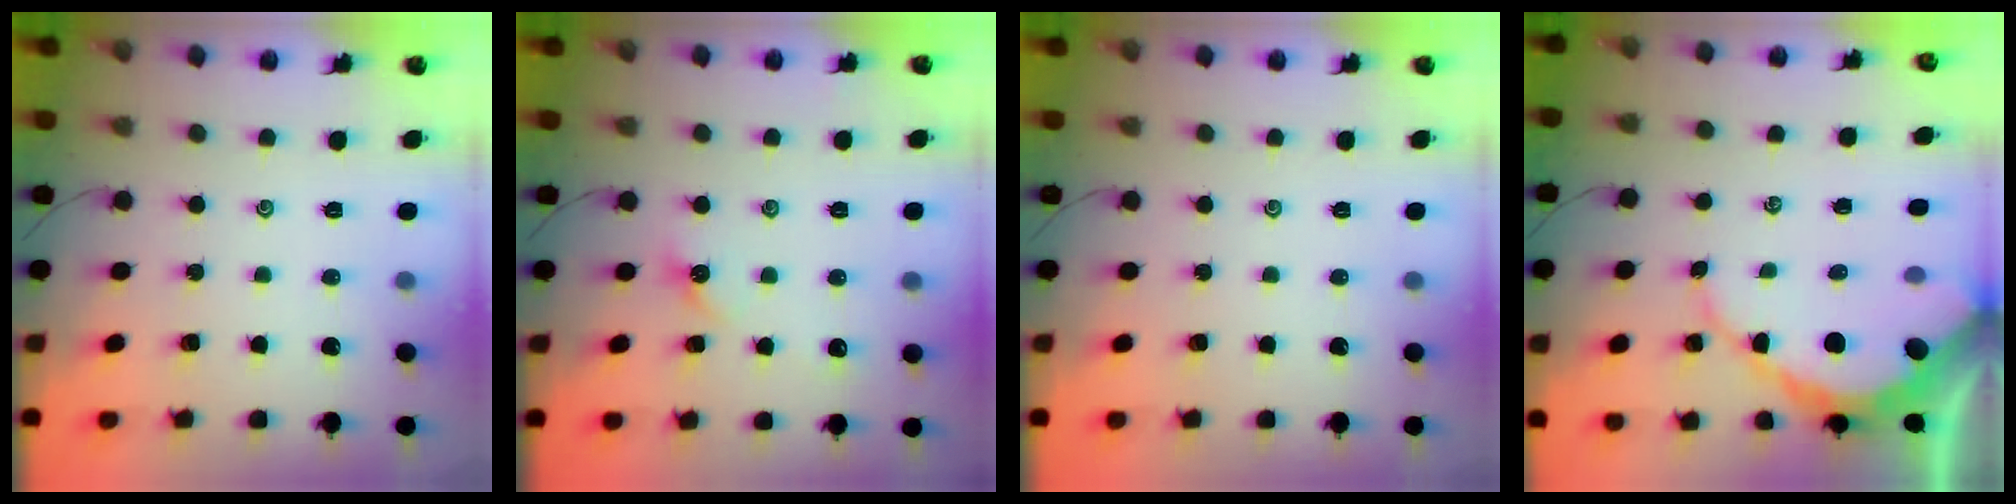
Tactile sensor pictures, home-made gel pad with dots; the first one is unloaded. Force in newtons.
{"total": 4.4, "press": 4.3, "slide": 0.6}
{"total": 0.0}
{"total": 10.3, "press": 10.2, "slide": 1.3}